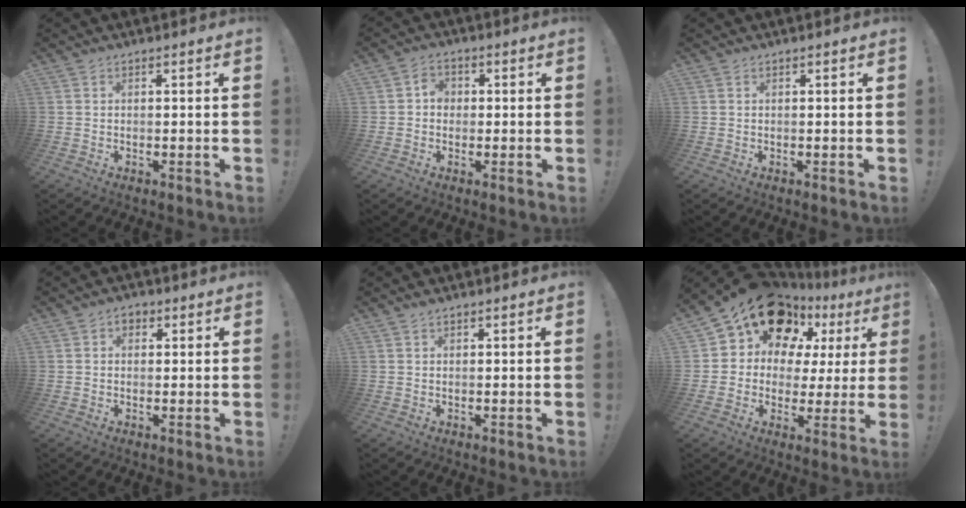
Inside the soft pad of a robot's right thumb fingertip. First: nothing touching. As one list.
[{"total": 4.1, "force": [-0.5, 3.6, 1.9], "torque": [-0.025, 0.007, -0.010]}, {"total": 0.0}, {"total": 2.7, "force": [0.9, 2.0, 1.6], "torque": [-0.016, 0.000, 0.013]}, {"total": 0.8, "force": [0.7, 0.2, 0.3], "torque": [0.001, -0.004, 0.011]}, {"total": 16.6, "force": [10.2, 10.2, 8.3], "torque": [-0.124, -0.075, 0.194]}]